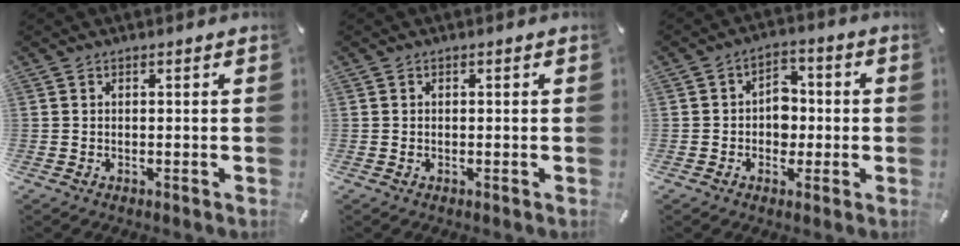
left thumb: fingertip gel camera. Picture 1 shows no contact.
{"total": 0.5, "force": [-0.1, 0.4, 0.4], "torque": [-0.008, -0.001, -0.002]}
{"total": 6.4, "force": [-0.9, 5.6, 2.9], "torque": [-0.036, 0.011, -0.020]}